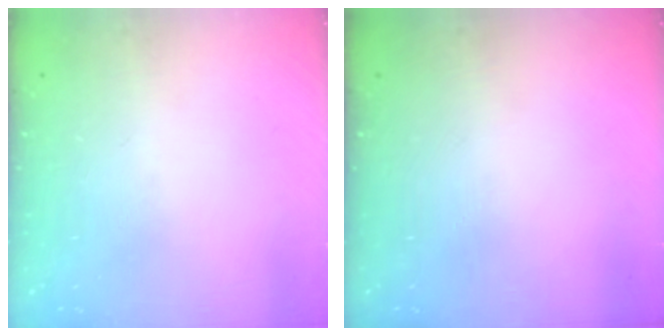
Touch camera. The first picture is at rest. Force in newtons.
{"total": 0.0}